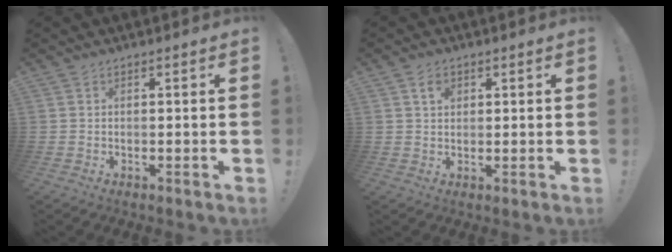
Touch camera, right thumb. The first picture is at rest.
{"total": 3.5, "force": [1.5, 2.3, 2.1], "torque": [-0.024, -0.002, 0.024]}